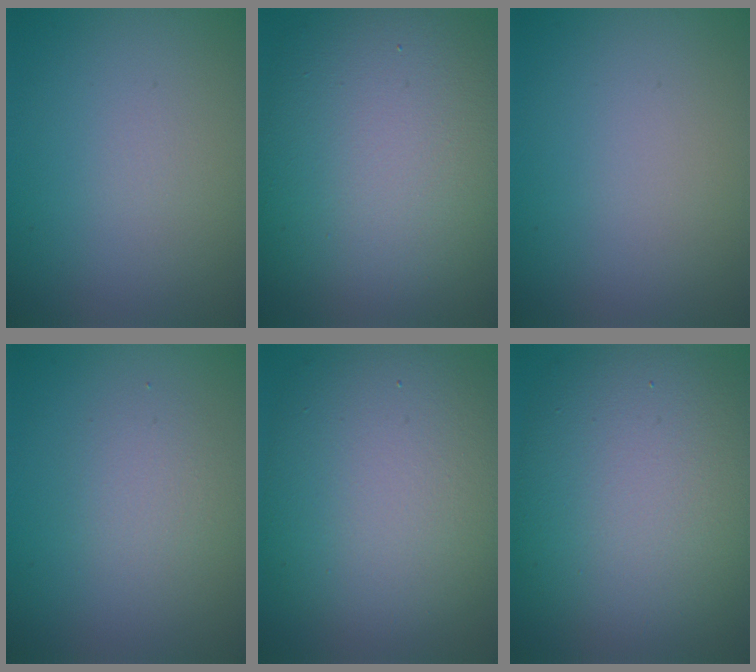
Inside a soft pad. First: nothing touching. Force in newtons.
{"total": 14.8, "press": 14.8, "slide": 0.7}
{"total": 0.0}
{"total": 1.9, "press": 1.9, "slide": 0.1}
{"total": 11.4, "press": 11.4, "slide": 0.7}
{"total": 11.5, "press": 11.4, "slide": 0.7}